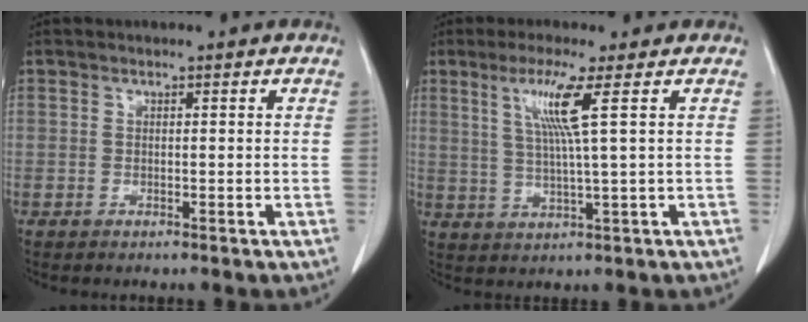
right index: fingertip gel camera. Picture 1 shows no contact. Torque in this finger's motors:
{"motor_torque": [0.85, 0.47, 0.19, 0.10]}